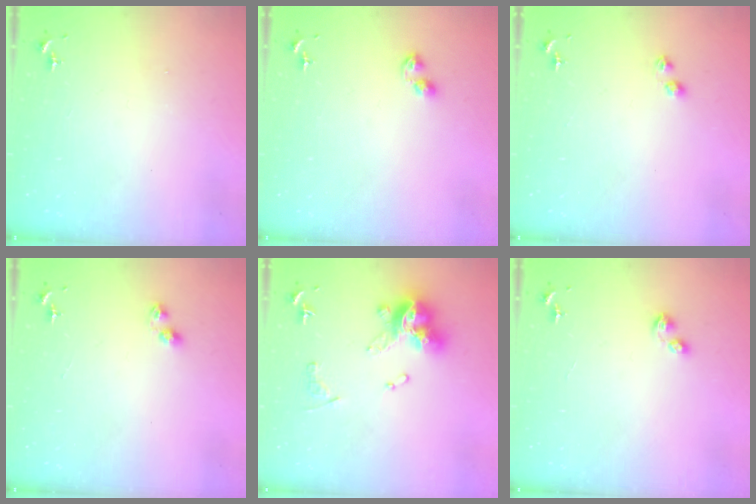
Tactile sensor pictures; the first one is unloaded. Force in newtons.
{"total": 3.8, "press": 3.7, "slide": 0.4}
{"total": 3.1, "press": 3.1, "slide": 0.4}
{"total": 2.8, "press": 2.7, "slide": 0.4}
{"total": 14.0, "press": 13.9, "slide": 1.3}
{"total": 3.7, "press": 3.7, "slide": 0.4}